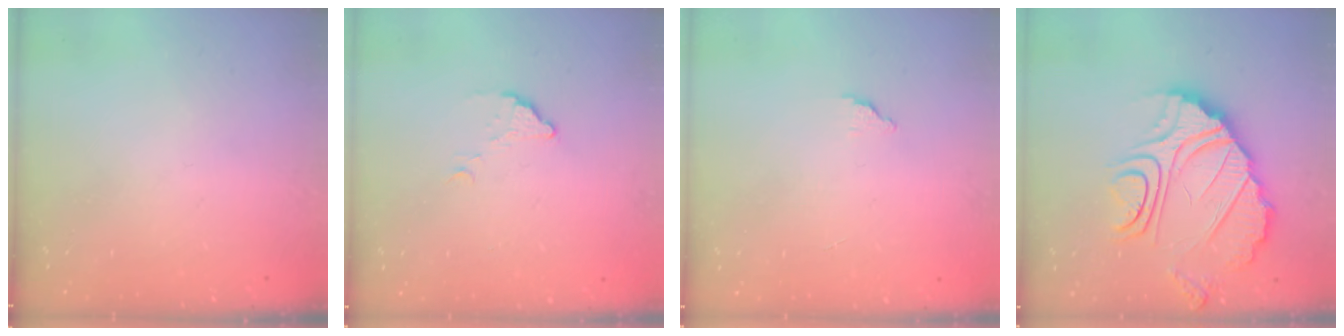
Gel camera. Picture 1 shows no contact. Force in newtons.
{"total": 3.4, "press": 3.4, "slide": 0.1}
{"total": 1.5, "press": 1.5, "slide": 0.1}
{"total": 14.3, "press": 14.2, "slide": 1.3}